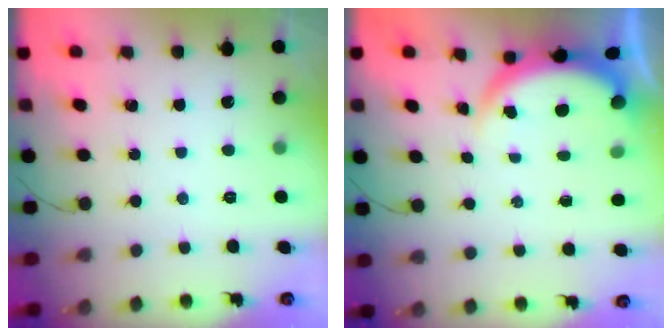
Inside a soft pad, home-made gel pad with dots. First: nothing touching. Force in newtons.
{"total": 4.2, "press": 4.0, "slide": 1.3}